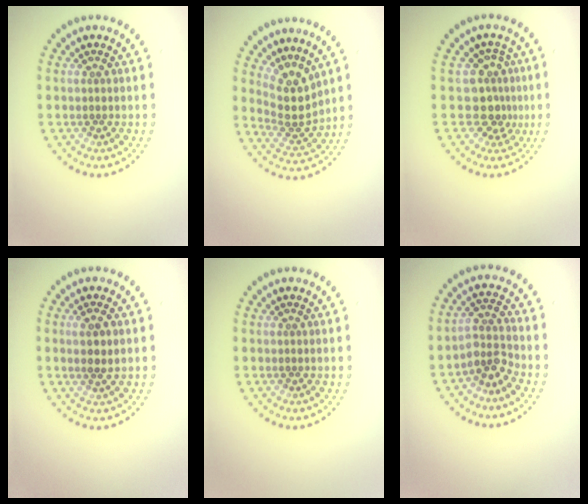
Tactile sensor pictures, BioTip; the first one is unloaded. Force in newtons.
{"total": 3.5, "press": 2.6, "slide": 2.3}
{"total": 3.0, "press": 2.2, "slide": 2.1}
{"total": 1.9, "press": 1.7, "slide": 0.7}
{"total": 0.0}
{"total": 2.7, "press": 2.0, "slide": 1.8}